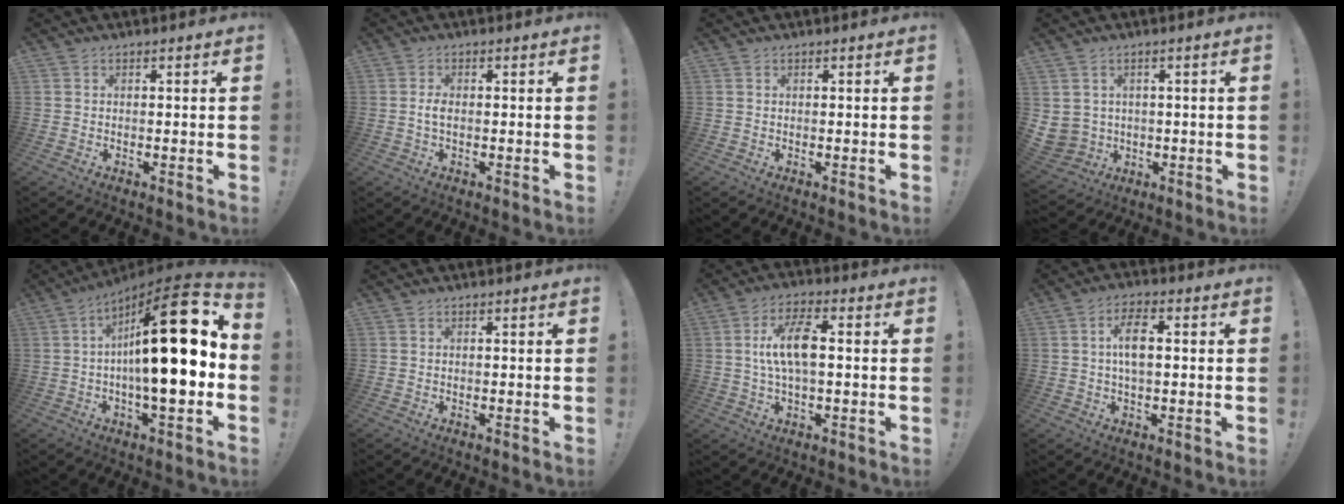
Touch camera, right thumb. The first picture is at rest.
{"total": 2.6, "force": [-0.4, 1.2, 2.3], "torque": [-0.055, 0.007, -0.008]}
{"total": 0.0}
{"total": 4.6, "force": [1.6, 4.3, 0.8], "torque": [-0.030, -0.015, 0.034]}
{"total": 24.1, "force": [1.3, 5.3, 23.5], "torque": [-0.364, -0.014, 0.011]}
{"total": 0.0}
{"total": 10.7, "force": [0.6, 4.4, 9.8], "torque": [-0.175, 0.008, 0.010]}
{"total": 7.4, "force": [0.8, 3.3, 6.6], "torque": [-0.109, 0.003, 0.009]}